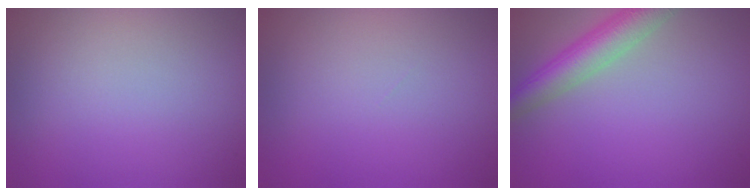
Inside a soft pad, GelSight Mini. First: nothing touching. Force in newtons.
{"total": 0.0}
{"total": 6.0, "press": 6.0, "slide": 0.2}